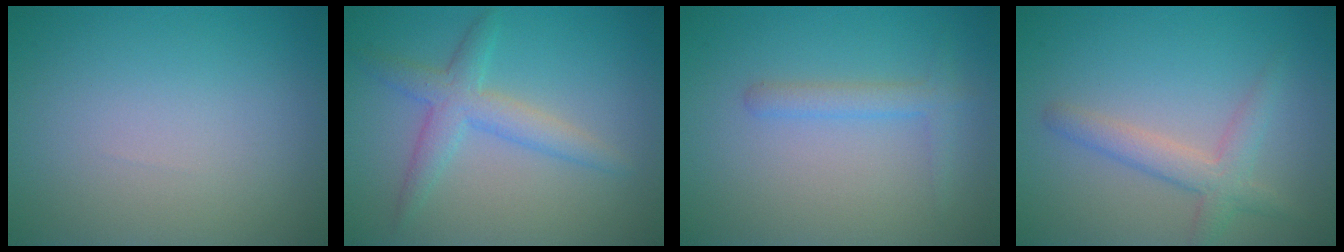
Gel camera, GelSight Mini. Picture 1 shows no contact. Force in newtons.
{"total": 3.3, "press": 3.3, "slide": 0.1}
{"total": 1.7, "press": 1.7, "slide": 0.1}
{"total": 3.0, "press": 3.0, "slide": 0.1}